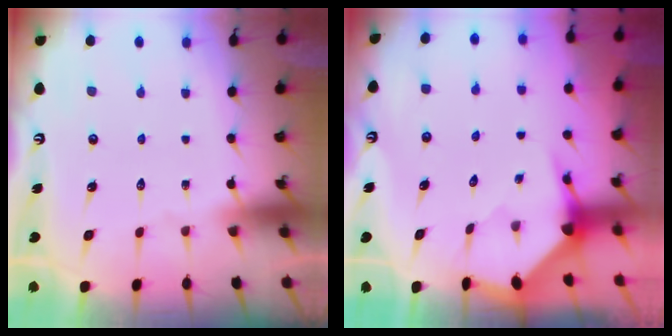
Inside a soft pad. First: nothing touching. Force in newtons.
{"total": 3.5, "press": 3.5, "slide": 0.4}